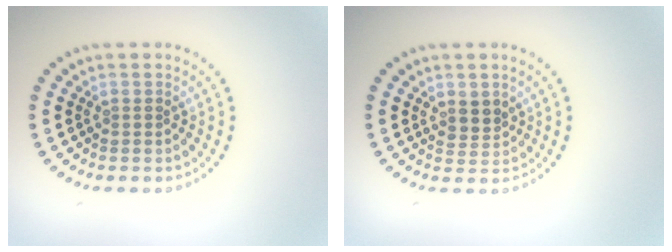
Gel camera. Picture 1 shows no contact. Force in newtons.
{"total": 1.7, "press": 1.4, "slide": 1.0}